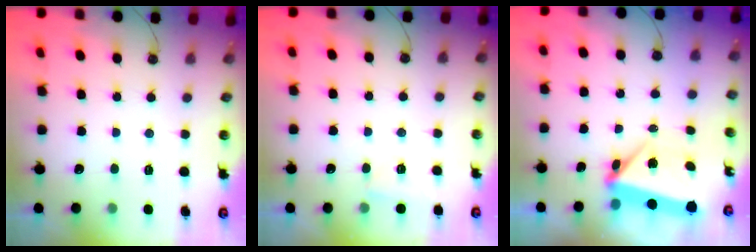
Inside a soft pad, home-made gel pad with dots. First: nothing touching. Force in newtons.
{"total": 2.1, "press": 2.1, "slide": 0.4}
{"total": 6.4, "press": 6.3, "slide": 1.0}